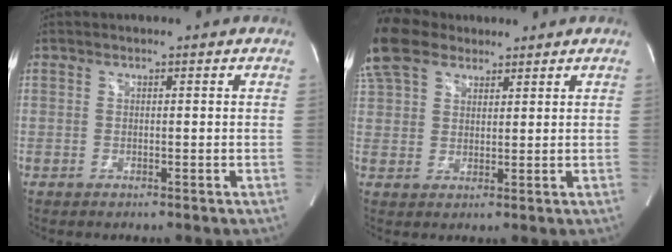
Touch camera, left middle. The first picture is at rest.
{"total": 10.6, "force": [8.5, 4.7, 4.2], "torque": [-0.121, 0.033, 0.169]}